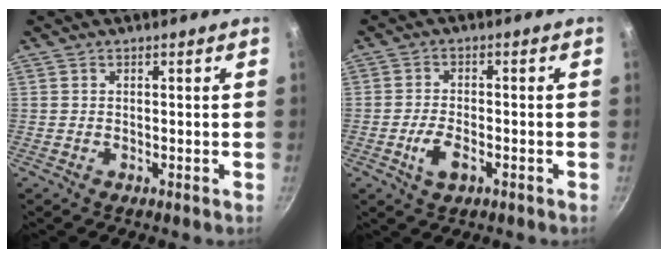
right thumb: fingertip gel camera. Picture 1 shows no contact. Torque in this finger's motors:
{"motor_torque": [-0.24, 0.16, -0.29, 0.19, 0.13]}